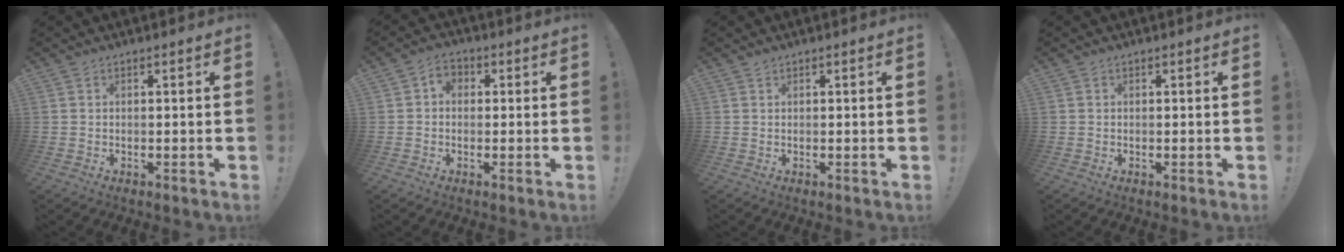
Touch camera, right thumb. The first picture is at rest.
{"total": 3.8, "force": [-0.3, 3.0, 2.3], "torque": [-0.040, 0.011, -0.005]}
{"total": 0.8, "force": [0.7, 0.3, -0.1], "torque": [0.010, -0.001, 0.012]}
{"total": 0.0}